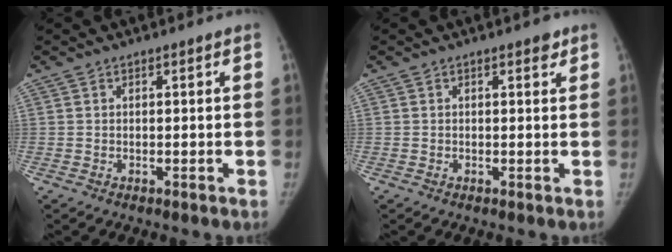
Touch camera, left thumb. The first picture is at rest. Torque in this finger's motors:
{"motor_torque": [0.91, 0.02, 0.59, -0.37, 0.08]}